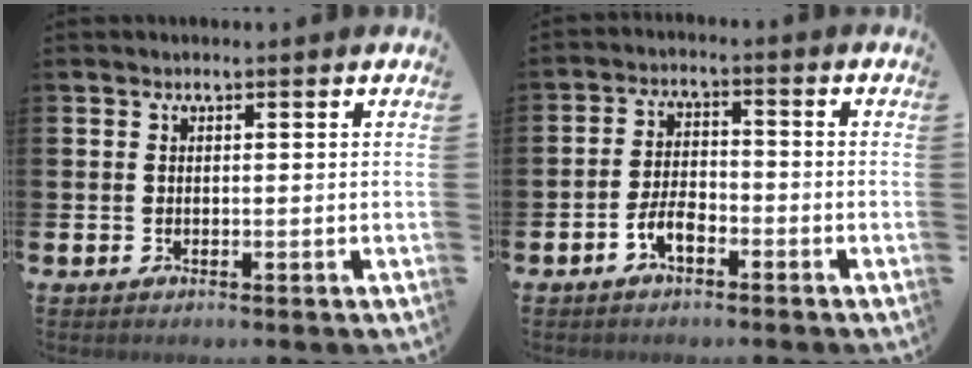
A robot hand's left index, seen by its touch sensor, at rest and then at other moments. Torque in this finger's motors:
{"motor_torque": [0.58, 0.27, 0.13, 0.10]}